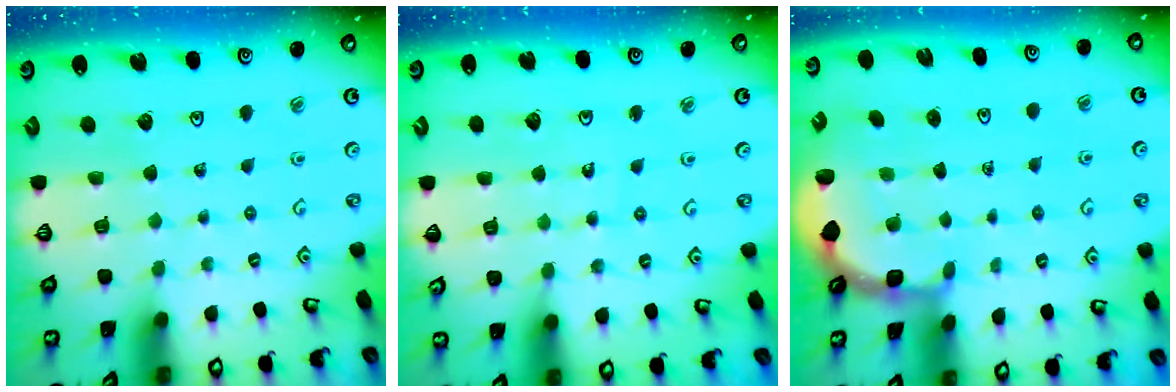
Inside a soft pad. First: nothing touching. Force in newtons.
{"total": 7.2, "press": 7.0, "slide": 1.4}
{"total": 2.4, "press": 1.8, "slide": 1.7}